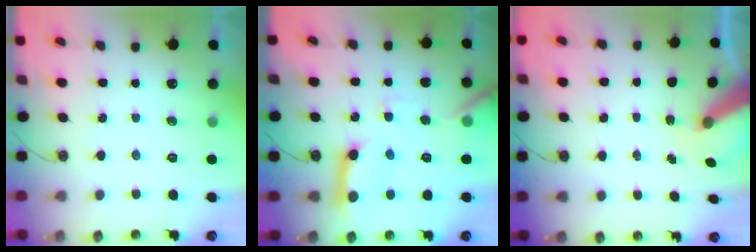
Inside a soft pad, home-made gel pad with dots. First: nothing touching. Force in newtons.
{"total": 15.4, "press": 15.3, "slide": 1.8}
{"total": 6.1, "press": 6.1, "slide": 0.4}